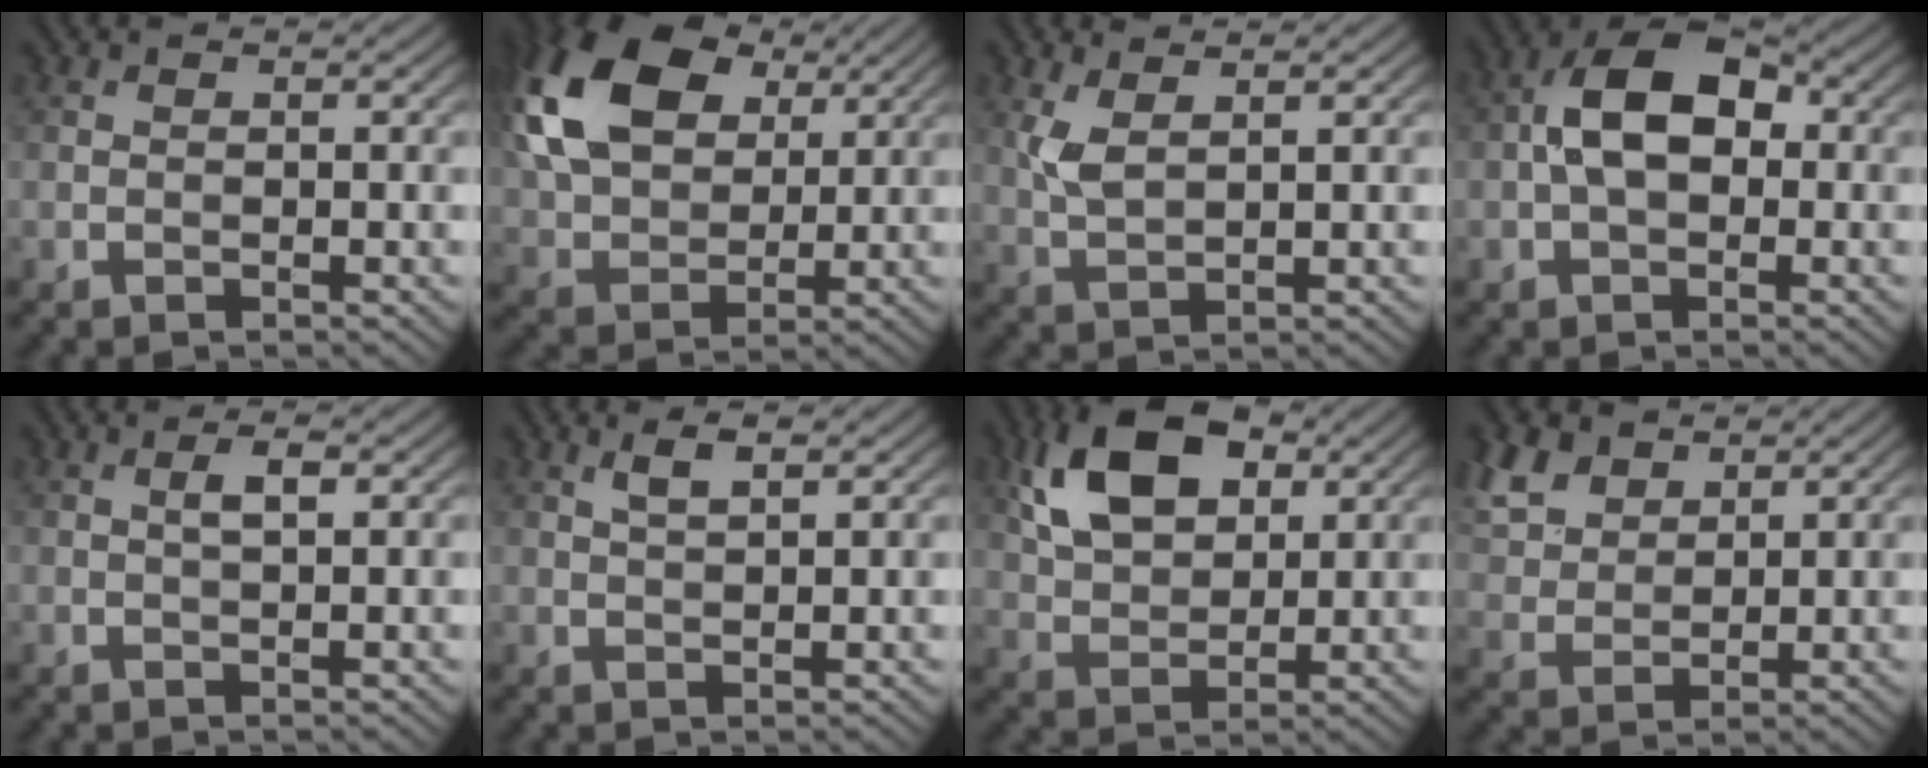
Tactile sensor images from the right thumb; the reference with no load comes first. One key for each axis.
{"total": 15.9, "fx": 5.9, "fy": 10.2, "fz": 10.6, "tx": -0.260, "ty": 0.031, "tz": 0.114}
{"total": 3.2, "fx": 1.6, "fy": 1.1, "fz": 2.5, "tx": -0.071, "ty": -0.001, "tz": 0.037}
{"total": 7.7, "fx": 0.1, "fy": 4.7, "fz": 6.1, "tx": -0.115, "ty": 0.015, "tz": -0.010}
{"total": 1.8, "fx": 0.5, "fy": 0.4, "fz": 1.7, "tx": -0.031, "ty": 0.004, "tz": 0.009}
{"total": 2.3, "fx": 1.3, "fy": 0.5, "fz": 1.8, "tx": -0.042, "ty": 0.002, "tz": 0.025}
{"total": 11.1, "fx": 4.5, "fy": 6.6, "fz": 7.7, "tx": -0.168, "ty": 0.018, "tz": 0.081}
{"total": 7.3, "fx": 4.5, "fy": 4.3, "fz": 3.8, "tx": -0.118, "ty": 0.009, "tz": 0.095}